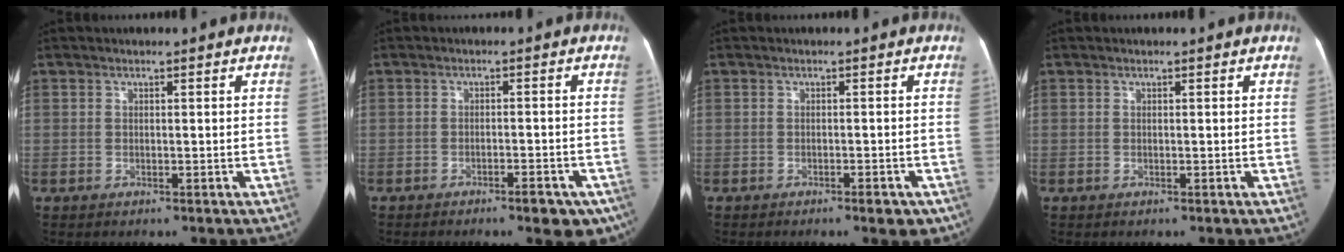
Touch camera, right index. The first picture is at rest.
{"total": 5.5, "force": [-3.7, 1.5, 3.7], "torque": [-0.034, 0.002, -0.045]}
{"total": 2.6, "force": [-1.7, 0.7, 1.8], "torque": [-0.017, -0.001, -0.019]}
{"total": 0.0}